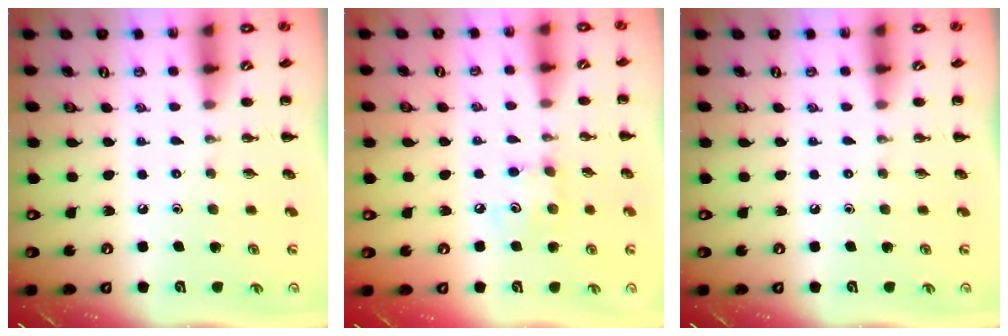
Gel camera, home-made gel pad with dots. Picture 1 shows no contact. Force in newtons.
{"total": 6.0, "press": 5.9, "slide": 1.0}
{"total": 0.0}